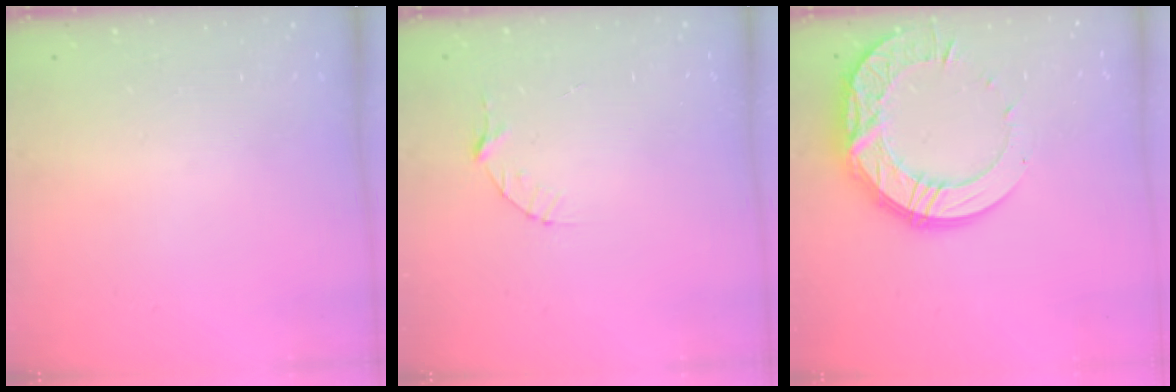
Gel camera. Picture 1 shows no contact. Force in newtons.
{"total": 4.1, "press": 4.1, "slide": 0.4}
{"total": 18.7, "press": 18.7, "slide": 1.4}